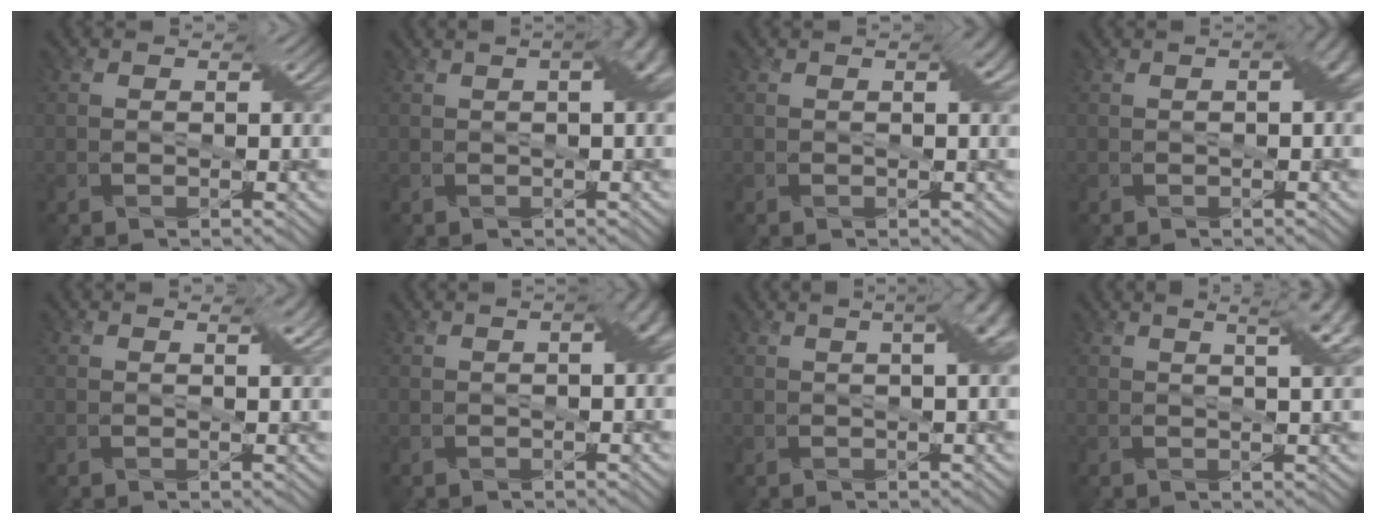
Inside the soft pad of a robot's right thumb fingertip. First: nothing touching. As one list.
[{"total": 3.4, "force": [0.7, 0.9, 3.3], "torque": [-0.038, 0.019, 0.007]}, {"total": 1.7, "force": [0.6, 0.3, 1.5], "torque": [-0.021, 0.007, 0.009]}, {"total": 2.2, "force": [0.1, 0.6, 2.1], "torque": [-0.029, 0.009, 0.001]}, {"total": 1.2, "force": [0.7, 0.1, 0.9], "torque": [-0.016, 0.002, 0.012]}, {"total": 2.5, "force": [0.2, 0.5, 2.4], "torque": [-0.034, 0.011, 0.003]}, {"total": 5.0, "force": [1.4, 1.6, 4.5], "torque": [-0.042, 0.026, 0.007]}, {"total": 6.2, "force": [3.0, 1.7, 5.1], "torque": [-0.052, 0.026, 0.023]}]